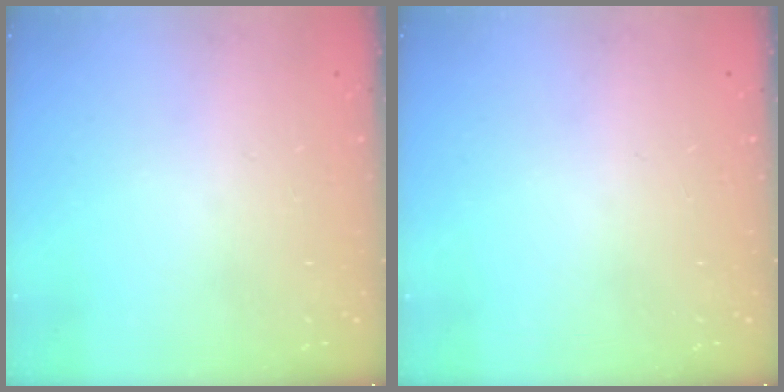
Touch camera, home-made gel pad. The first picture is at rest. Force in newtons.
{"total": 0.0}